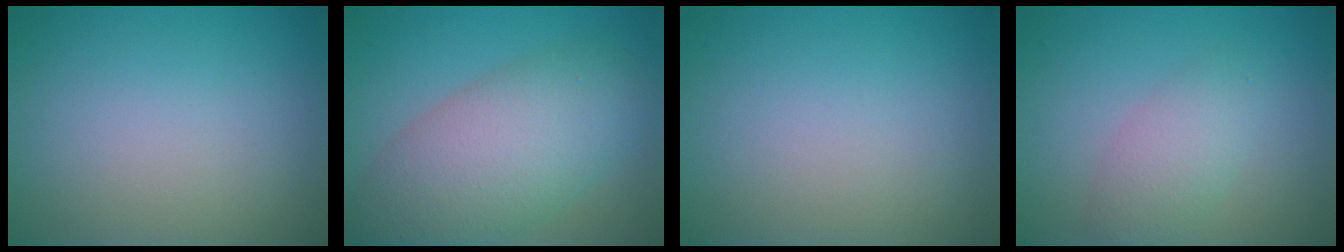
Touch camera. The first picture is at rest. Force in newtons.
{"total": 9.0, "press": 9.0, "slide": 0.4}
{"total": 0.0}
{"total": 2.8, "press": 2.8, "slide": 0.1}